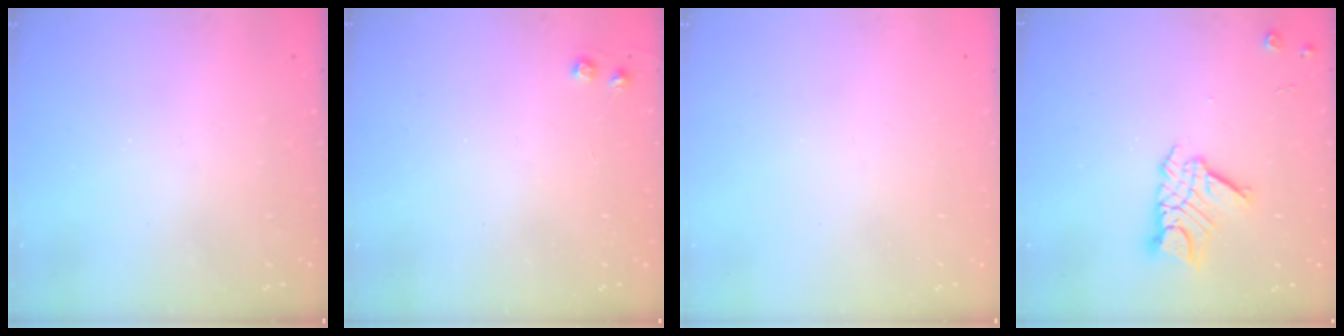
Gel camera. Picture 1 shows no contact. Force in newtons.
{"total": 4.1, "press": 4.0, "slide": 0.5}
{"total": 0.0}
{"total": 12.1, "press": 12.1, "slide": 1.1}